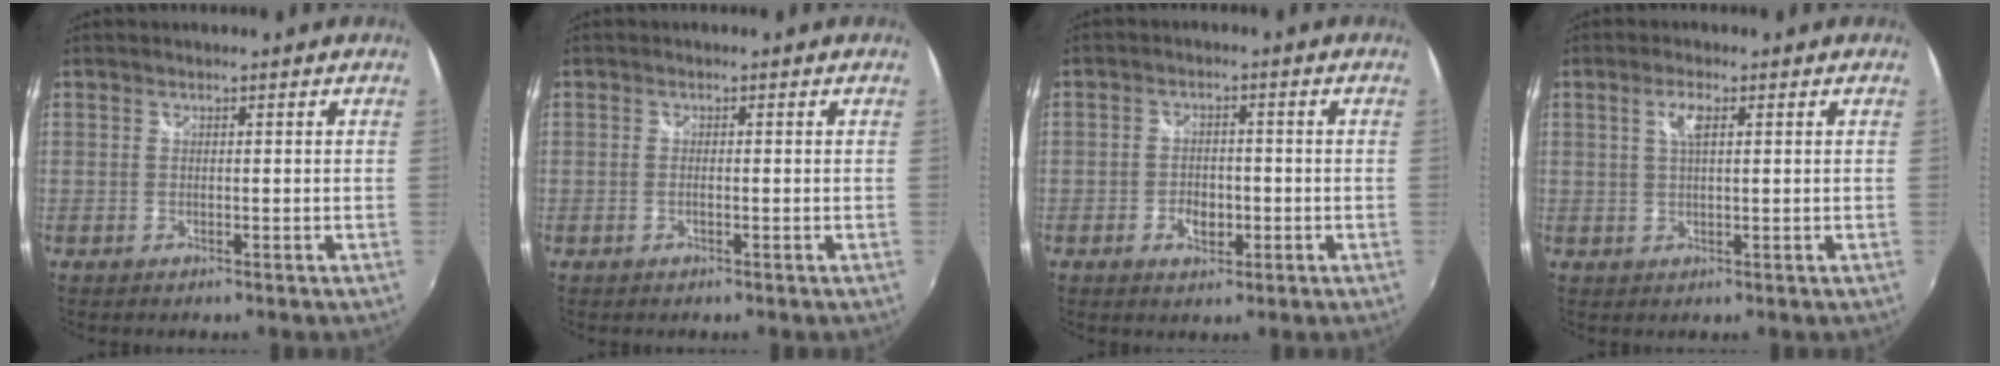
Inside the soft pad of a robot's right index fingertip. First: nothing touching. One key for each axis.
{"total": 0.7, "fx": -0.2, "fy": 0.1, "fz": 0.7, "tx": -0.015, "ty": 0.002, "tz": -0.006}
{"total": 4.3, "fx": -1.6, "fy": 2.8, "fz": 2.8, "tx": -0.059, "ty": 0.003, "tz": -0.025}
{"total": 3.0, "fx": 1.1, "fy": 0.9, "fz": 2.6, "tx": -0.050, "ty": 0.003, "tz": 0.019}